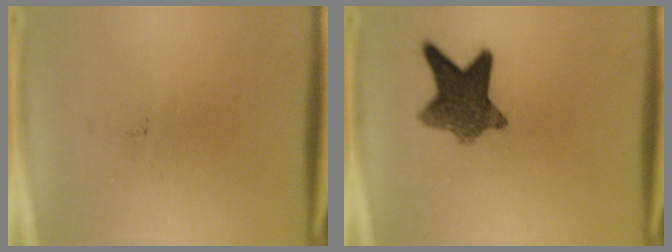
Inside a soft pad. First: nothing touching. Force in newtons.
{"total": 9.0}